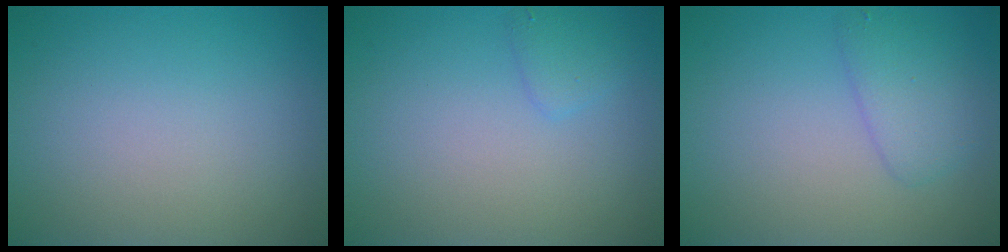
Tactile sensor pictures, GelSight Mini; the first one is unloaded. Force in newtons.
{"total": 1.2, "press": 1.2, "slide": 0.1}
{"total": 2.5, "press": 2.5, "slide": 0.2}